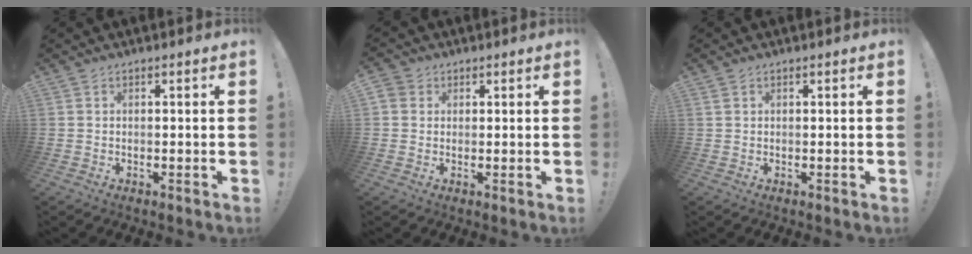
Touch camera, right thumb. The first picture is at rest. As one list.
[{"total": 3.1, "force": [1.1, 2.7, 1.0], "torque": [-0.026, 0.004, 0.022]}, {"total": 1.0, "force": [0.6, 0.6, 0.6], "torque": [-0.018, 0.005, 0.013]}]